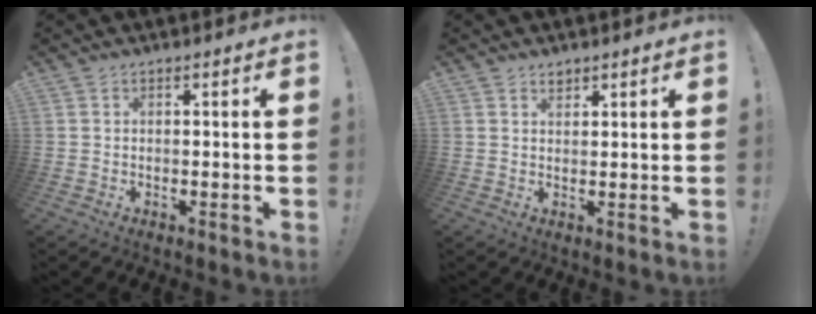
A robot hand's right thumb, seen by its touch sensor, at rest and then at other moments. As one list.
[{"total": 2.0, "force": [1.6, 1.1, 0.3], "torque": [0.009, -0.010, 0.027]}]